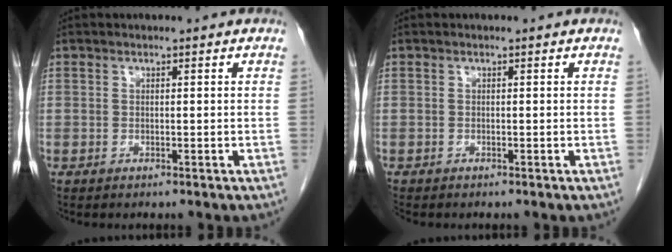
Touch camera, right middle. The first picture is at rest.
{"total": 0.6, "force": [-0.5, 0.2, 0.1], "torque": [-0.007, -0.001, -0.014]}